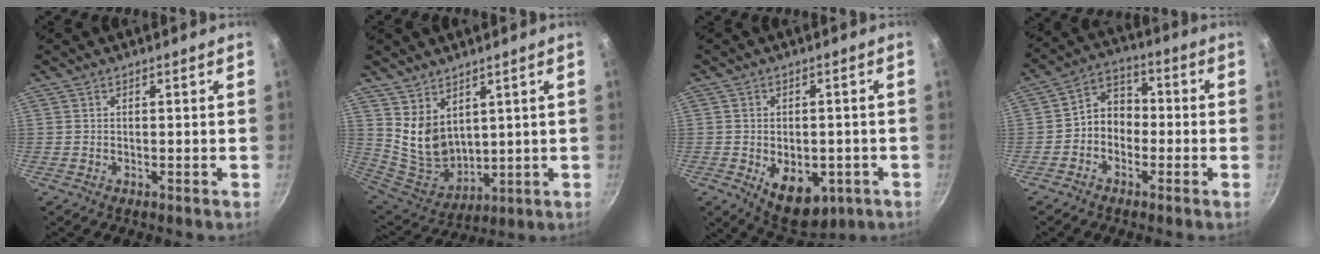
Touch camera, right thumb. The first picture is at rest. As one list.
[{"total": 9.8, "force": [4.7, 6.6, 5.4], "torque": [-0.082, -0.050, 0.113]}, {"total": 10.7, "force": [-3.3, 6.8, 7.6], "torque": [-0.074, 0.002, -0.029]}, {"total": 6.7, "force": [-1.9, 5.3, 3.6], "torque": [-0.025, 0.035, -0.049]}]